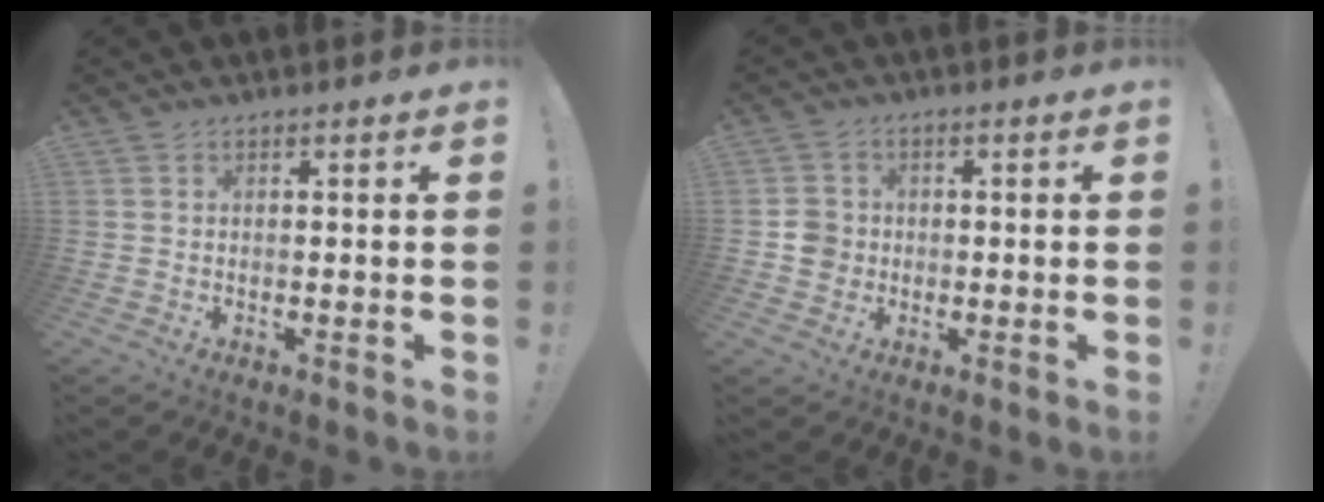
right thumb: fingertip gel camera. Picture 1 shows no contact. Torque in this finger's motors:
{"motor_torque": [-0.04, 0.16, 0.27, -0.11, -0.02]}